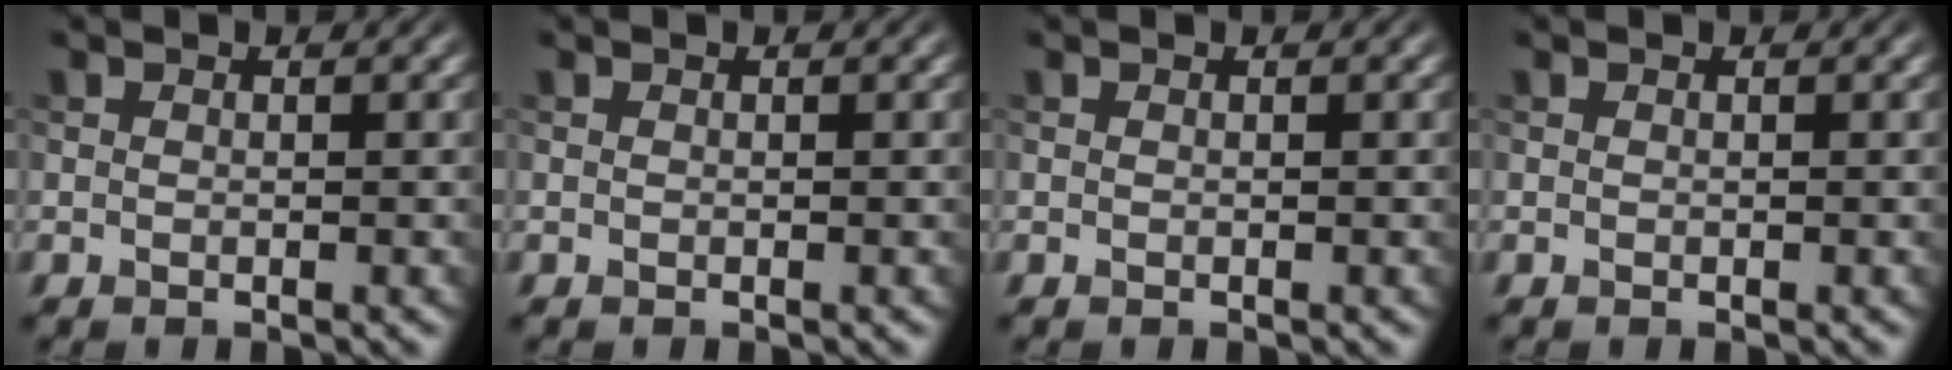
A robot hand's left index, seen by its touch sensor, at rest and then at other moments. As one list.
[{"total": 0.0}, {"total": 0.0}, {"total": 0.0}]